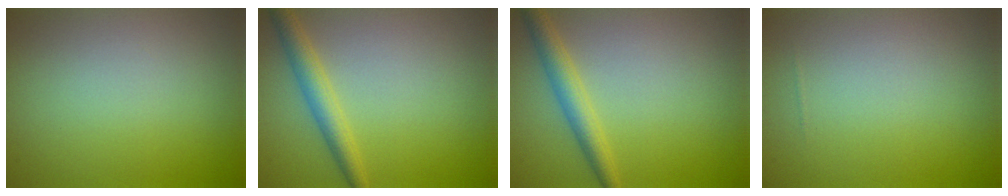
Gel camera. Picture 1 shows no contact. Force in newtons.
{"total": 2.8, "press": 2.8, "slide": 0.1}
{"total": 2.8, "press": 2.8, "slide": 0.1}
{"total": 0.0}